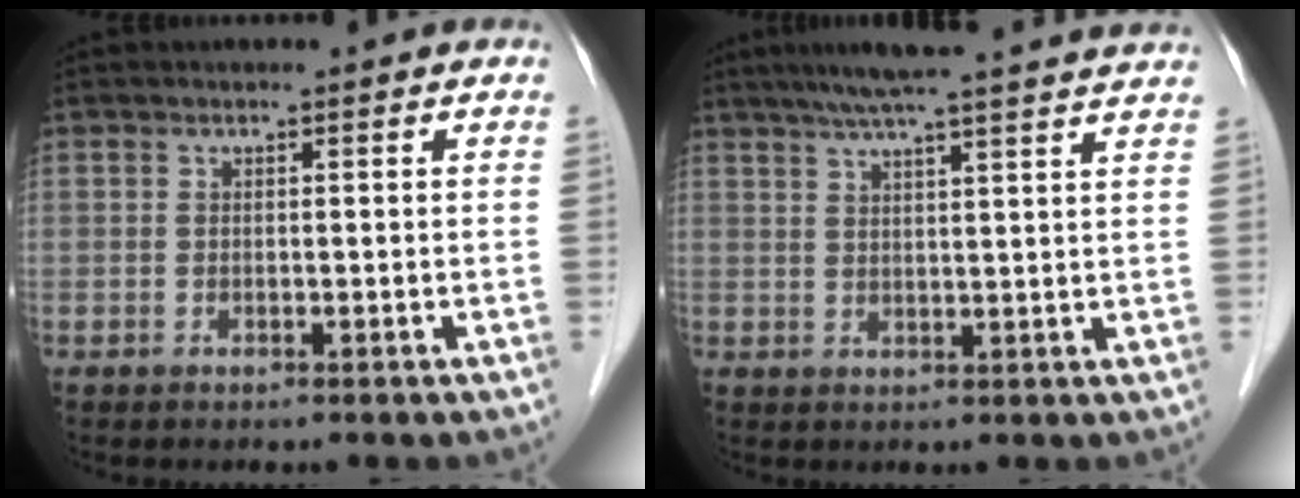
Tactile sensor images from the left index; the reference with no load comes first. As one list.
[{"total": 18.1, "force": [15.9, 0.3, 8.7], "torque": [-0.136, 0.022, 0.204]}]